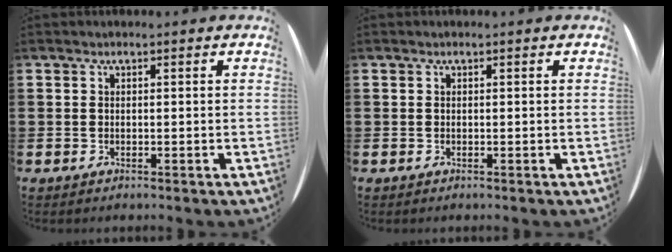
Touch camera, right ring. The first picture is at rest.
{"total": 0.0}